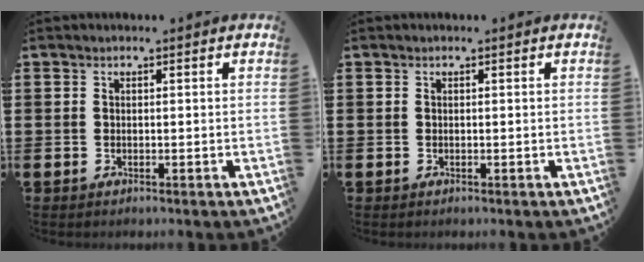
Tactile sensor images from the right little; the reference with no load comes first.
{"total": 0.0}